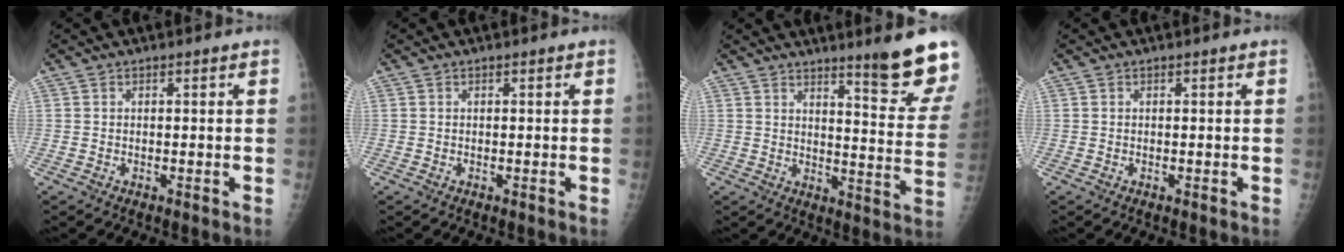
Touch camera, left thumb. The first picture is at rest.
{"total": 0.0}
{"total": 13.5, "force": [10.4, 0.7, 8.7], "torque": [-0.089, -0.084, 0.135]}
{"total": 0.0}